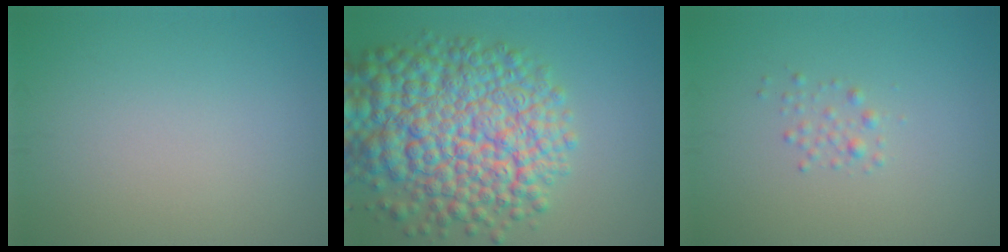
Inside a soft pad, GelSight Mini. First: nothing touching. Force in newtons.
{"total": 12.4, "press": 12.4, "slide": 0.4}
{"total": 1.1, "press": 1.1, "slide": 0.1}